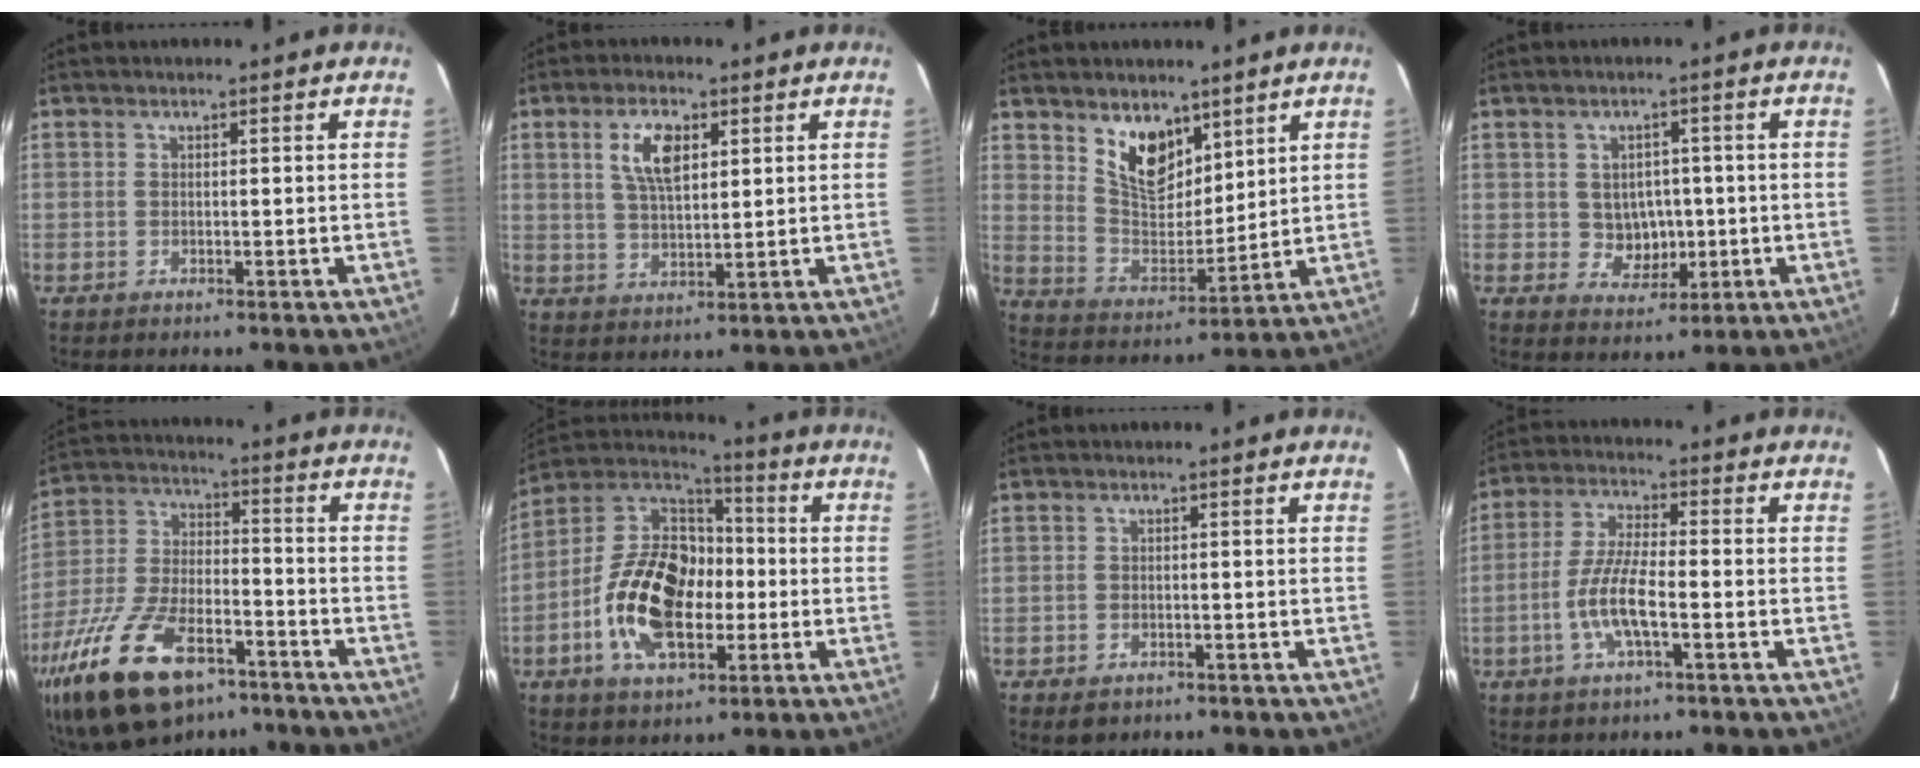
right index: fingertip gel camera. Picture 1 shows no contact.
{"total": 7.1, "force": [2.8, 3.2, 5.7], "torque": [-0.105, 0.008, 0.055]}
{"total": 10.8, "force": [6.8, 5.8, 5.9], "torque": [-0.100, -0.005, 0.136]}
{"total": 5.5, "force": [-0.1, 5.1, 2.2], "torque": [-0.043, 0.009, 0.011]}
{"total": 24.5, "force": [-15.1, 11.3, 15.6], "torque": [-0.324, -0.021, -0.255]}
{"total": 19.0, "force": [-4.2, 11.6, 14.5], "torque": [-0.294, 0.017, -0.075]}
{"total": 2.4, "force": [-1.5, 1.7, 0.8], "torque": [-0.018, -0.001, -0.019]}
{"total": 8.6, "force": [-3.0, 1.9, 7.8], "torque": [-0.162, 0.000, -0.060]}